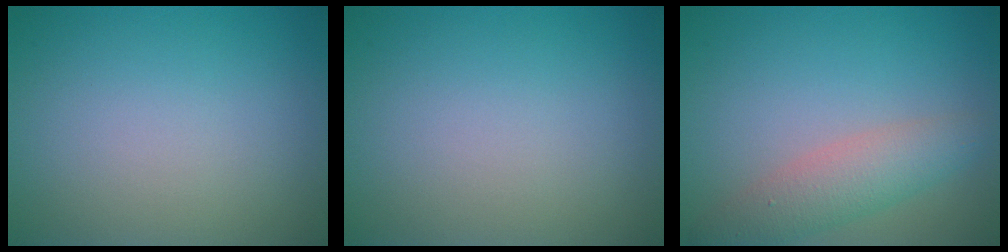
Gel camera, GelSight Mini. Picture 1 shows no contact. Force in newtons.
{"total": 0.0}
{"total": 3.7, "press": 3.7, "slide": 0.2}